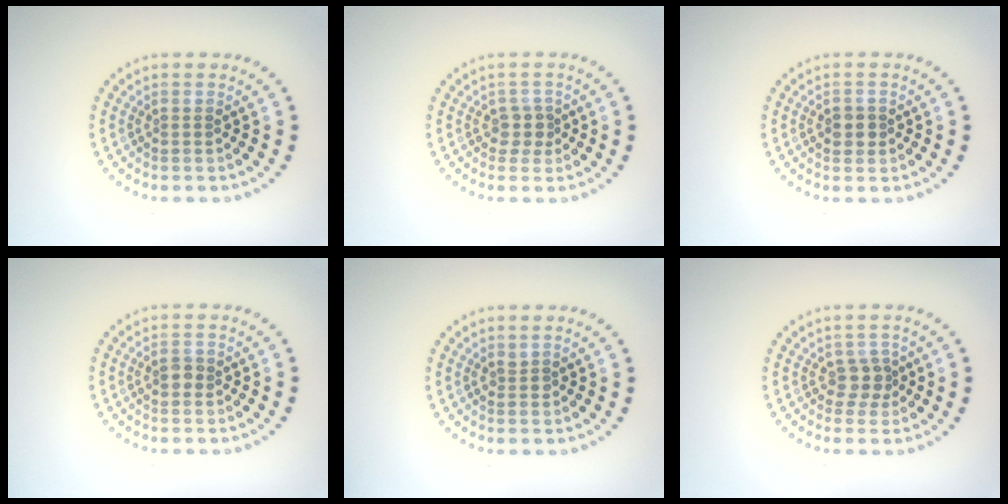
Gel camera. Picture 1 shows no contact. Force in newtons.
{"total": 1.8, "press": 1.4, "slide": 1.1}
{"total": 1.8, "press": 1.7, "slide": 0.5}
{"total": 1.4, "press": 1.4, "slide": 0.1}
{"total": 0.5, "press": 0.5, "slide": 0.1}
{"total": 1.8, "press": 1.4, "slide": 1.1}